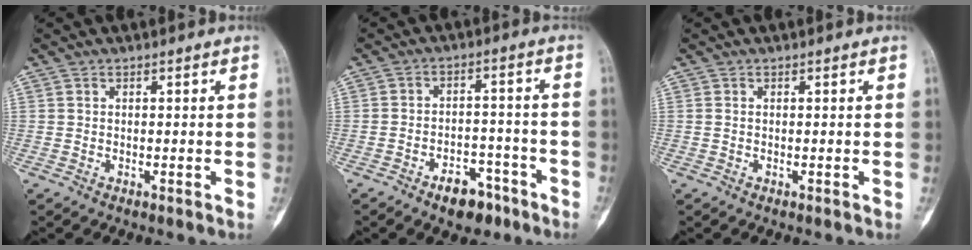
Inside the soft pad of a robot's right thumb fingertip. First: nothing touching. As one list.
[{"total": 7.4, "force": [-4.9, 4.3, 3.7], "torque": [-0.033, 0.042, -0.070]}, {"total": 0.0}]